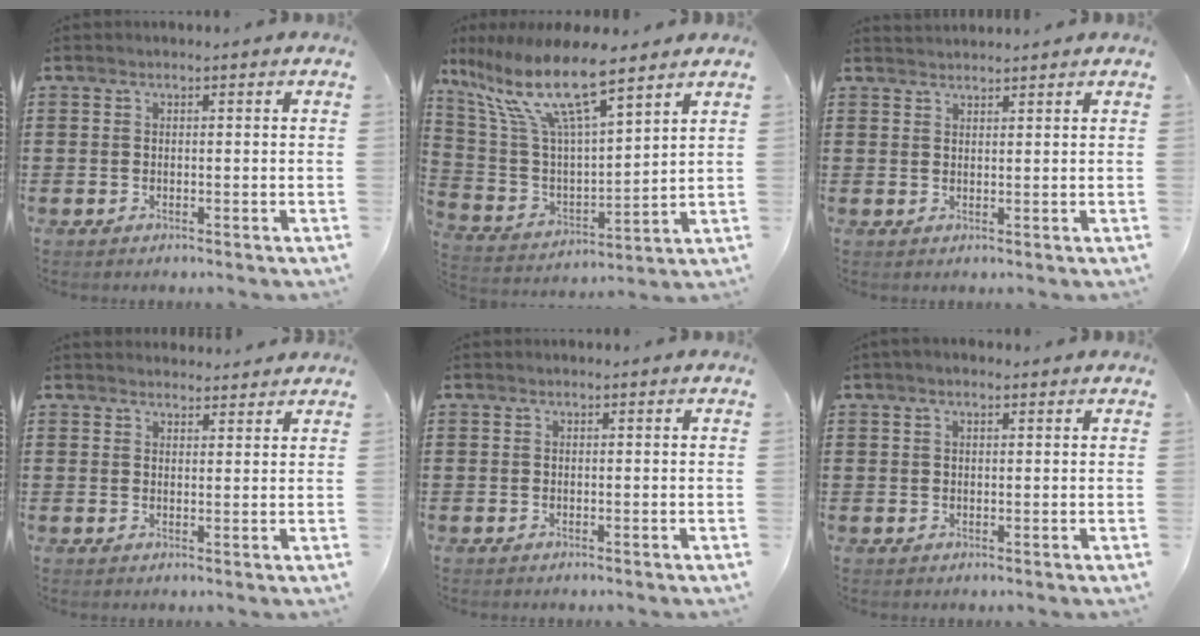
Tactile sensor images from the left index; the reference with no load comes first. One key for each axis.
{"total": 13.0, "fx": 8.9, "fy": 2.7, "fz": 9.2, "tx": -0.218, "ty": -0.047, "tz": 0.148}
{"total": 1.4, "fx": 1.4, "fy": 0.1, "fz": 0.0, "tx": -0.003, "ty": 0.001, "tz": 0.029}
{"total": 2.3, "fx": 2.2, "fy": 0.4, "fz": -0.1, "tx": -0.003, "ty": -0.004, "tz": 0.043}
{"total": 0.0}
{"total": 1.4, "fx": 0.7, "fy": 0.6, "fz": 1.0, "tx": -0.021, "ty": 0.004, "tz": 0.012}